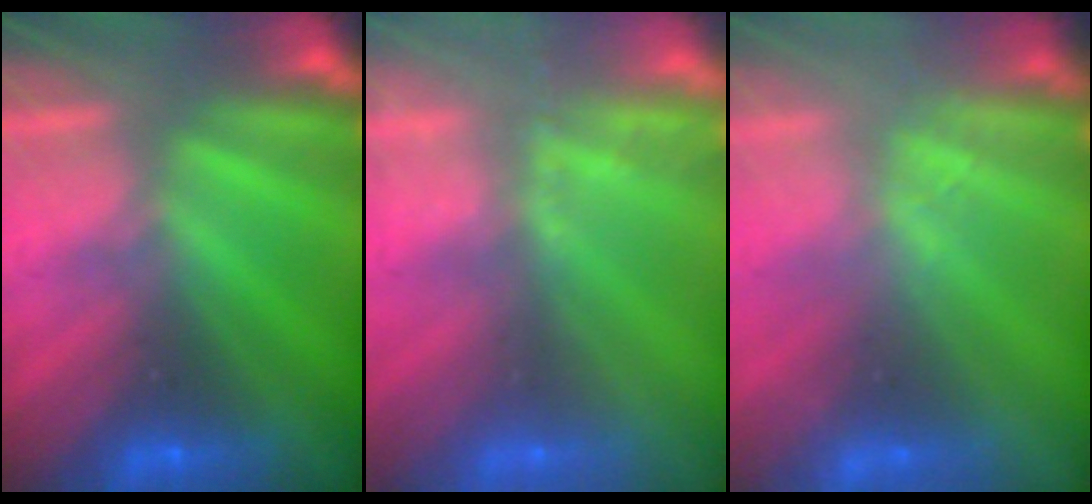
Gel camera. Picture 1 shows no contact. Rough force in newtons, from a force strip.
{"total": 2.4}
{"total": 2.3}